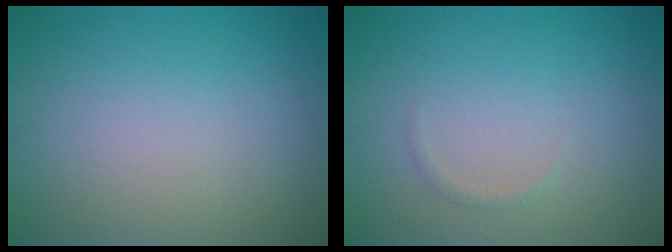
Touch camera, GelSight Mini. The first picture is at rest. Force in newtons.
{"total": 0.6, "press": 0.6, "slide": 0.0}